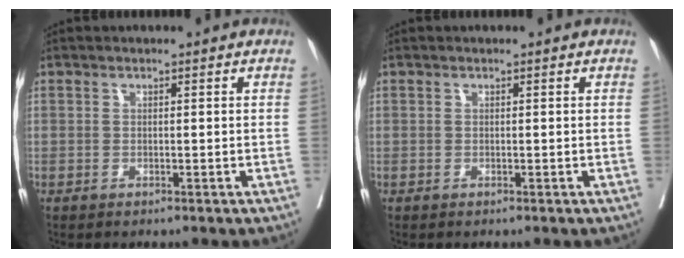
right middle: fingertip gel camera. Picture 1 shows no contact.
{"total": 0.0}